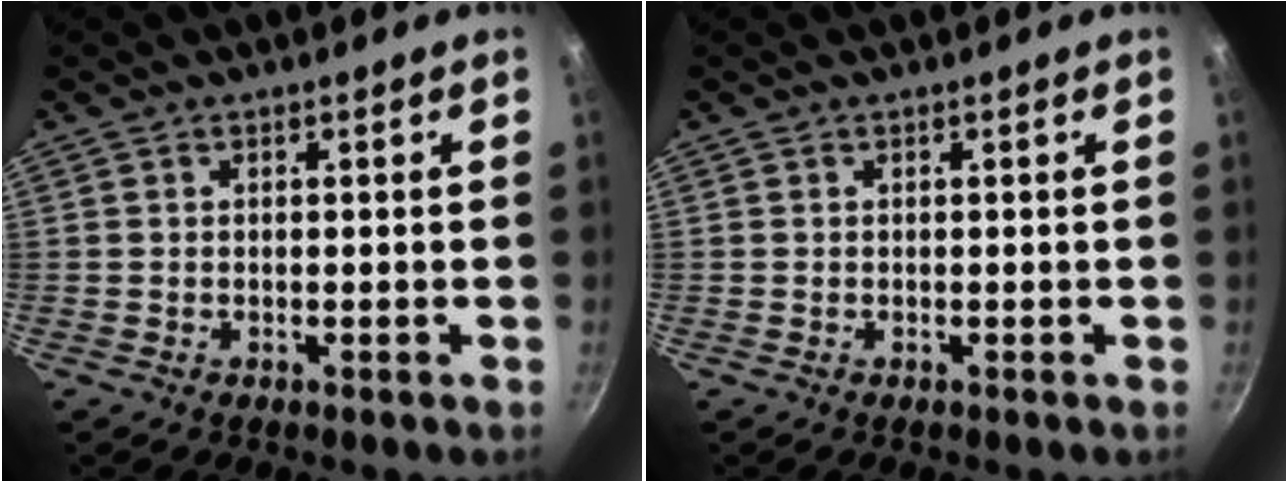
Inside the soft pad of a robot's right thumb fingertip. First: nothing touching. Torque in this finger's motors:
{"motor_torque": [-0.19, 0.19, 0.00, 0.00, 0.00]}